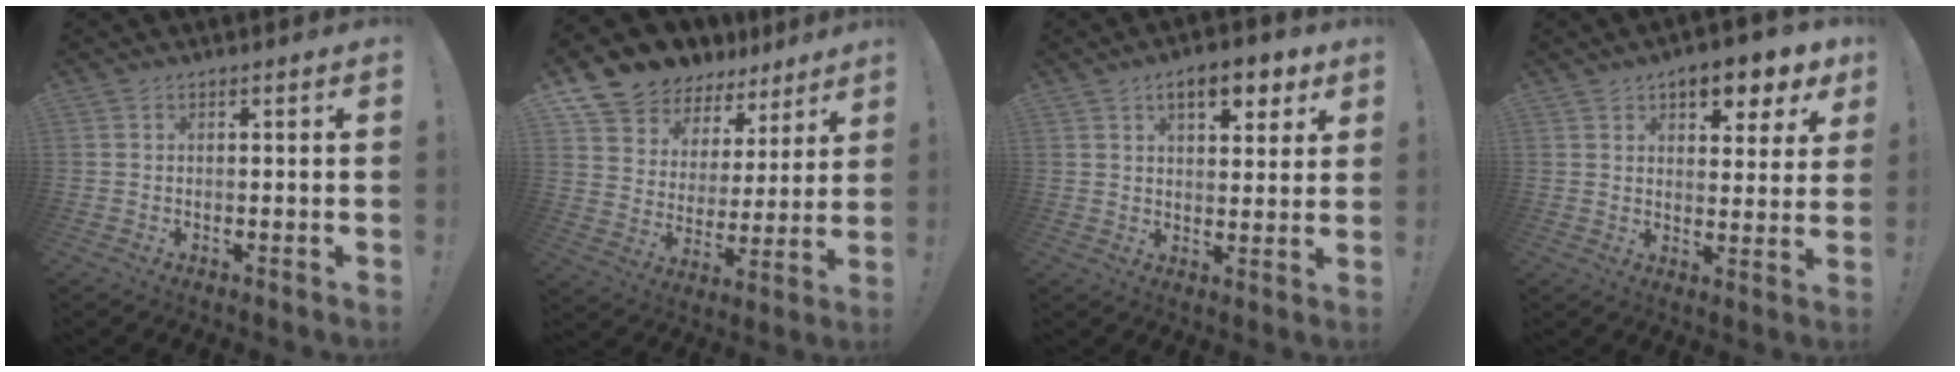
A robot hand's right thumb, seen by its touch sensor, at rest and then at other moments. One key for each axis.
{"total": 10.7, "fx": 9.1, "fy": 5.4, "fz": 1.1, "tx": -0.044, "ty": -0.081, "tz": 0.174}
{"total": 8.9, "fx": 4.9, "fy": 3.9, "fz": 6.3, "tx": -0.079, "ty": -0.016, "tz": 0.081}
{"total": 8.6, "fx": 5.4, "fy": 4.1, "fz": 5.3, "tx": -0.058, "ty": -0.033, "tz": 0.092}